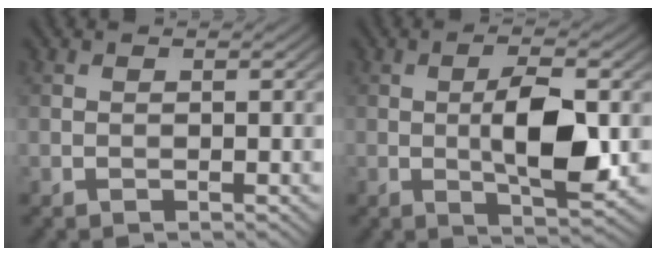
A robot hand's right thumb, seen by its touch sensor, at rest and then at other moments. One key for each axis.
{"total": 7.5, "fx": -0.4, "fy": 2.3, "fz": 7.1, "tx": -0.123, "ty": 0.002, "tz": -0.006}